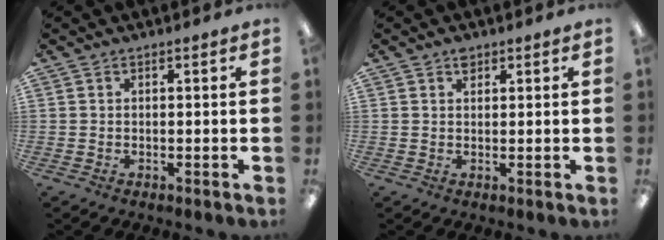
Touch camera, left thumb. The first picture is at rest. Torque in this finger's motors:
{"motor_torque": [0.26, 0.12, 0.28, -0.13, 0.00]}